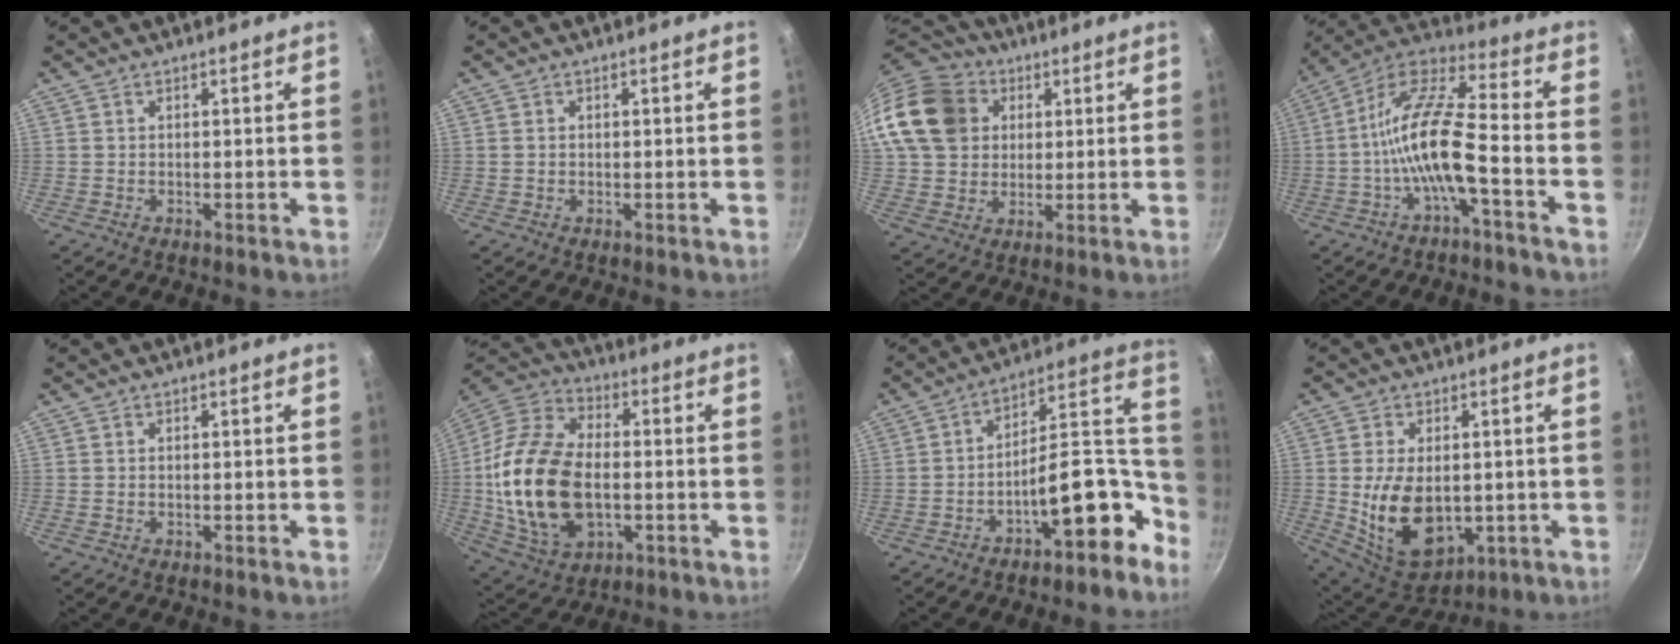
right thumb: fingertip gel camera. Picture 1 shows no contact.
{"total": 0.8, "force": [0.0, 0.7, 0.3], "torque": [-0.005, 0.003, 0.000]}
{"total": 18.1, "force": [5.2, 15.0, 8.8], "torque": [-0.158, 0.022, 0.095]}
{"total": 14.0, "force": [-4.3, 3.7, 12.8], "torque": [-0.250, 0.044, -0.091]}
{"total": 0.0}
{"total": 22.8, "force": [-2.2, 14.2, 17.7], "torque": [-0.341, 0.021, -0.038]}
{"total": 15.2, "force": [-8.2, 6.4, 11.1], "torque": [-0.090, 0.109, -0.127]}
{"total": 14.3, "force": [-1.0, 9.1, 10.9], "torque": [-0.170, -0.013, 0.007]}